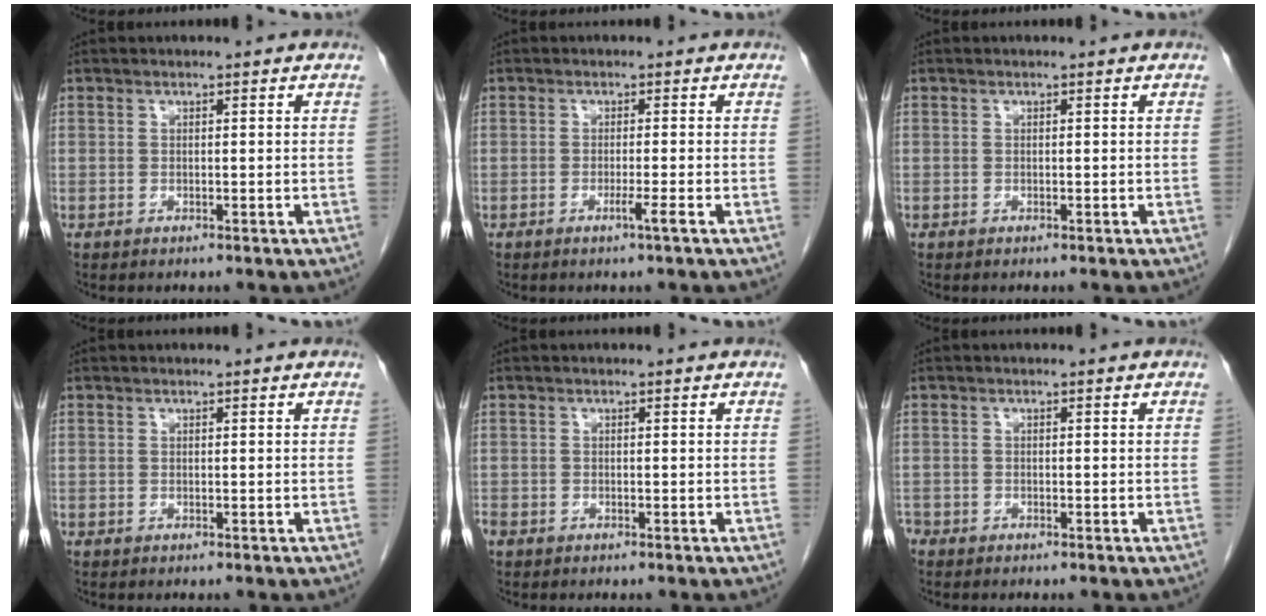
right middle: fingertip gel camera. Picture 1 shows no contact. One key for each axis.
{"total": 1.8, "fx": -0.9, "fy": -0.6, "fz": 1.5, "tx": -0.026, "ty": -0.004, "tz": -0.018}
{"total": 0.0}
{"total": 0.0}
{"total": 2.0, "fx": -1.4, "fy": 1.3, "fz": 0.7, "tx": -0.023, "ty": -0.001, "tz": -0.026}
{"total": 1.8, "fx": -1.5, "fy": 1.0, "fz": 0.3, "tx": -0.009, "ty": 0.001, "tz": -0.027}